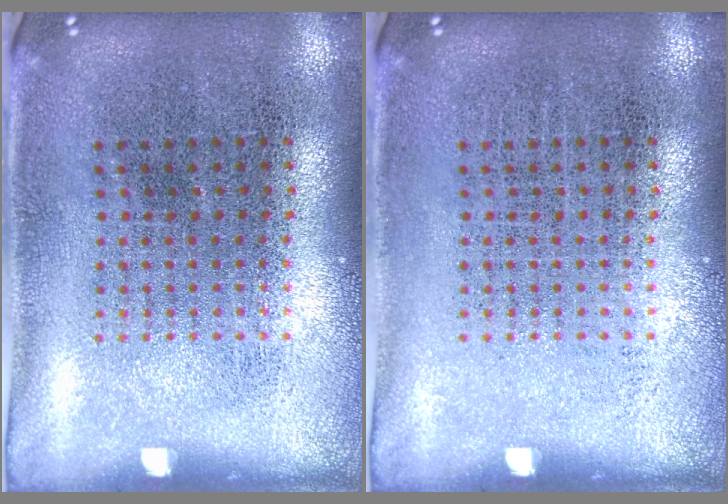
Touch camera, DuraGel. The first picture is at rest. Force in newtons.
{"total": 0.0}